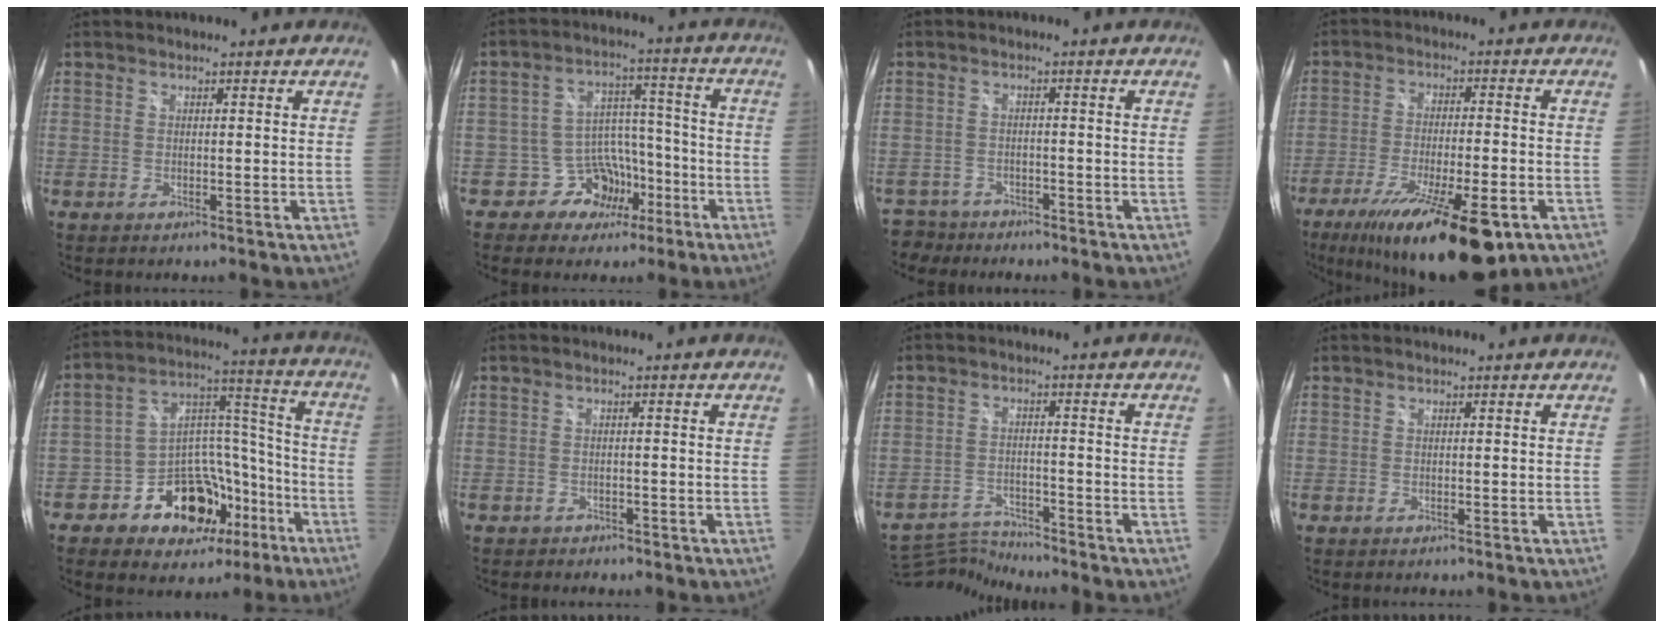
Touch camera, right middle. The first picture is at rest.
{"total": 8.9, "force": [-5.4, 6.7, 2.1], "torque": [-0.035, 0.038, -0.078]}
{"total": 6.8, "force": [-5.5, 3.9, 1.1], "torque": [-0.043, -0.001, -0.093]}
{"total": 19.8, "force": [-12.3, 5.6, 14.4], "torque": [-0.261, -0.058, -0.193]}
{"total": 16.1, "force": [-8.7, 11.6, 6.9], "torque": [-0.128, 0.069, -0.114]}
{"total": 1.6, "force": [-1.2, 1.1, 0.1], "torque": [-0.007, 0.001, -0.017]}
{"total": 6.8, "force": [-6.8, -0.1, 0.4], "torque": [-0.032, 0.003, -0.129]}
{"total": 0.0}